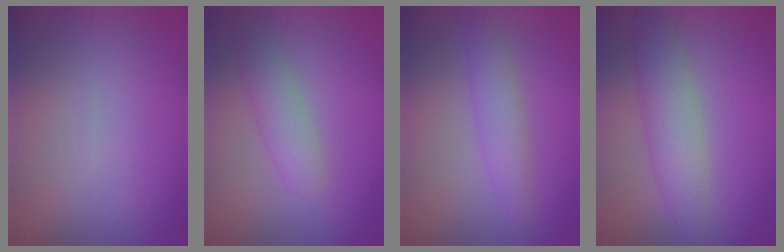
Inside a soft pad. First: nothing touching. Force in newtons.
{"total": 2.7, "press": 2.7, "slide": 0.1}
{"total": 2.5, "press": 2.5, "slide": 0.1}
{"total": 4.2, "press": 4.2, "slide": 0.3}